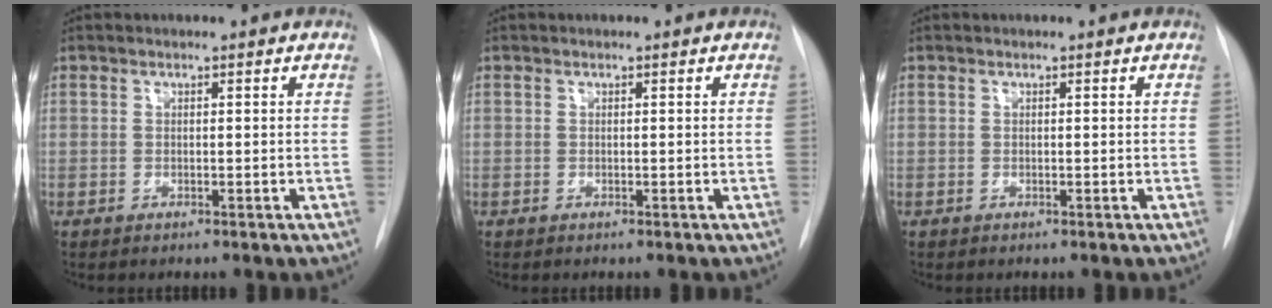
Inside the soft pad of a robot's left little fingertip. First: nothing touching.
{"total": 0.0}
{"total": 0.0}